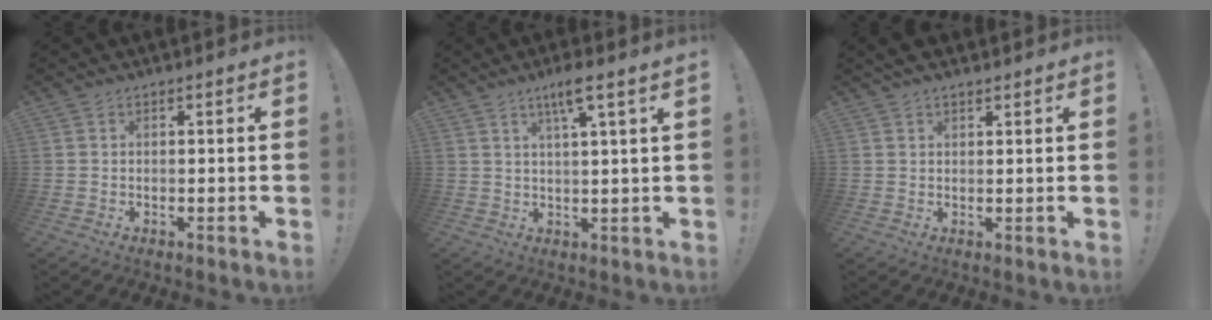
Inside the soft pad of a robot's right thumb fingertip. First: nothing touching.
{"total": 6.0, "force": [3.4, -0.1, 4.9], "torque": [-0.085, -0.008, 0.052]}
{"total": 2.8, "force": [2.4, 1.1, 1.1], "torque": [-0.006, -0.013, 0.042]}